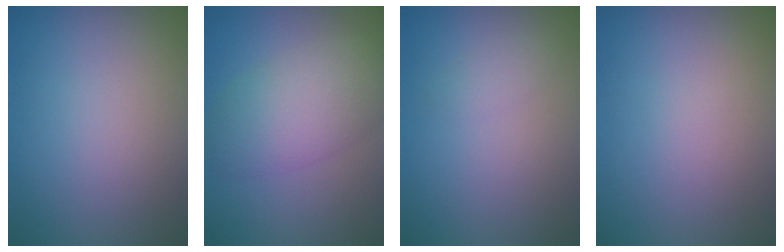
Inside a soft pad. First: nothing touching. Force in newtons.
{"total": 5.7, "press": 5.7, "slide": 0.3}
{"total": 1.0, "press": 1.0, "slide": 0.1}
{"total": 0.0}